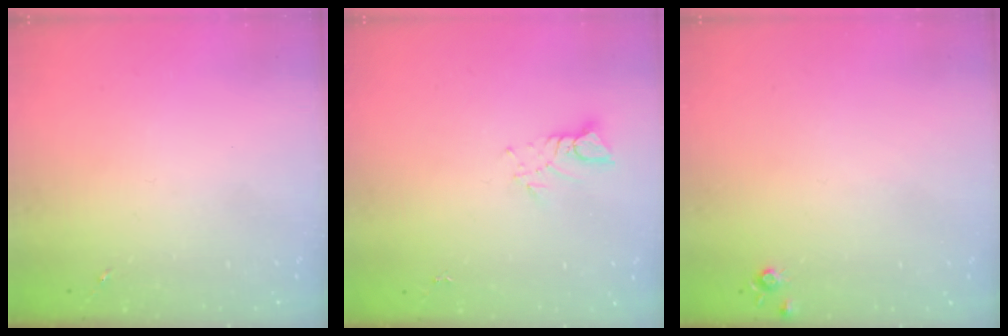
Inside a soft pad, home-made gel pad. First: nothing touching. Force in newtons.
{"total": 3.8, "press": 3.7, "slide": 0.3}
{"total": 5.1, "press": 5.1, "slide": 0.7}